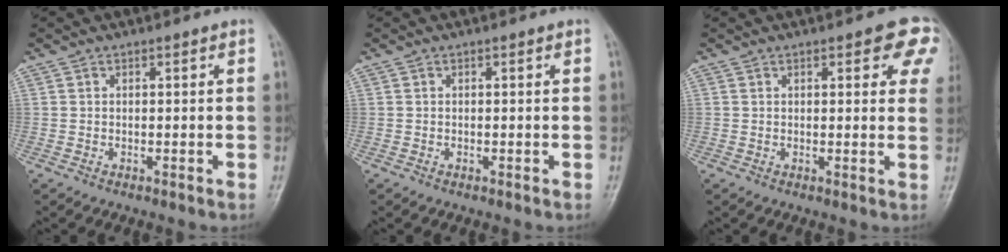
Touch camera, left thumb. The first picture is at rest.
{"total": 0.0}
{"total": 7.6, "force": [3.6, 3.3, 5.8], "torque": [-0.026, -0.008, 0.033]}